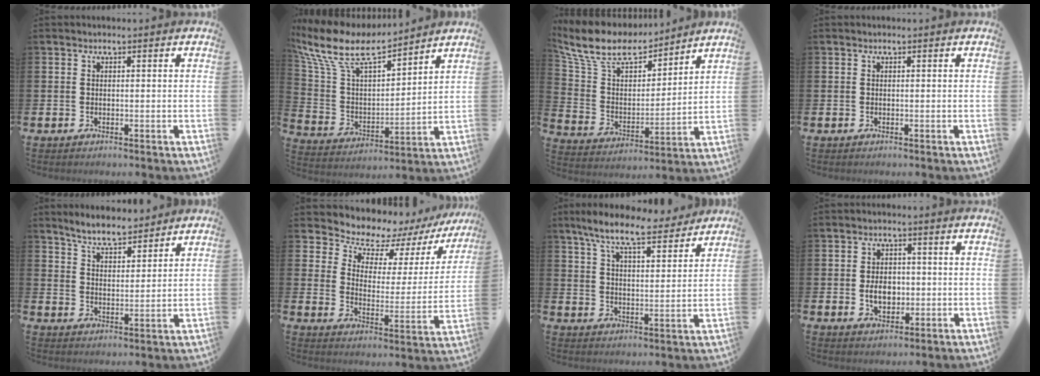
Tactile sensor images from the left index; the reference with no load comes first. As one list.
[{"total": 10.8, "force": [9.1, 3.1, 4.9], "torque": [-0.133, -0.056, 0.159]}, {"total": 11.6, "force": [10.0, 4.0, 4.1], "torque": [-0.126, -0.057, 0.180]}, {"total": 0.0}, {"total": 6.3, "force": [6.0, 1.3, 1.5], "torque": [-0.038, -0.028, 0.107]}, {"total": 8.0, "force": [6.9, 3.5, 2.1], "torque": [-0.072, -0.053, 0.118]}, {"total": 9.1, "force": [8.1, 1.7, 3.8], "torque": [-0.091, -0.039, 0.143]}, {"total": 4.2, "force": [-0.2, 2.9, 3.0], "torque": [-0.036, 0.000, -0.011]}]